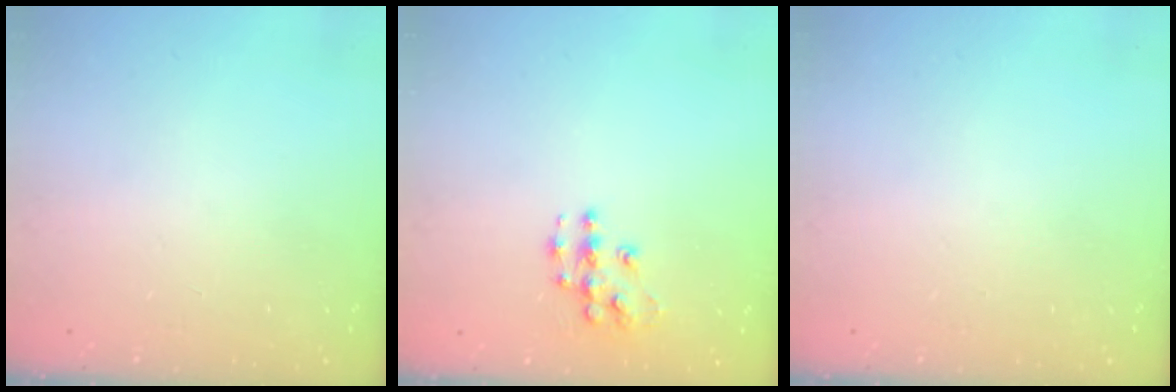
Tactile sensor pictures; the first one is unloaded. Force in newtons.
{"total": 9.2, "press": 9.2, "slide": 0.5}
{"total": 0.0}